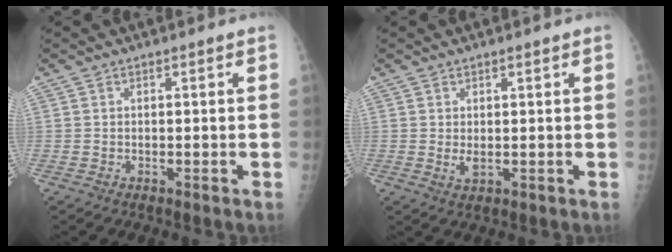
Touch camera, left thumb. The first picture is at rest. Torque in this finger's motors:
{"motor_torque": [-0.42, 0.08, -0.20, -0.15, 0.07]}